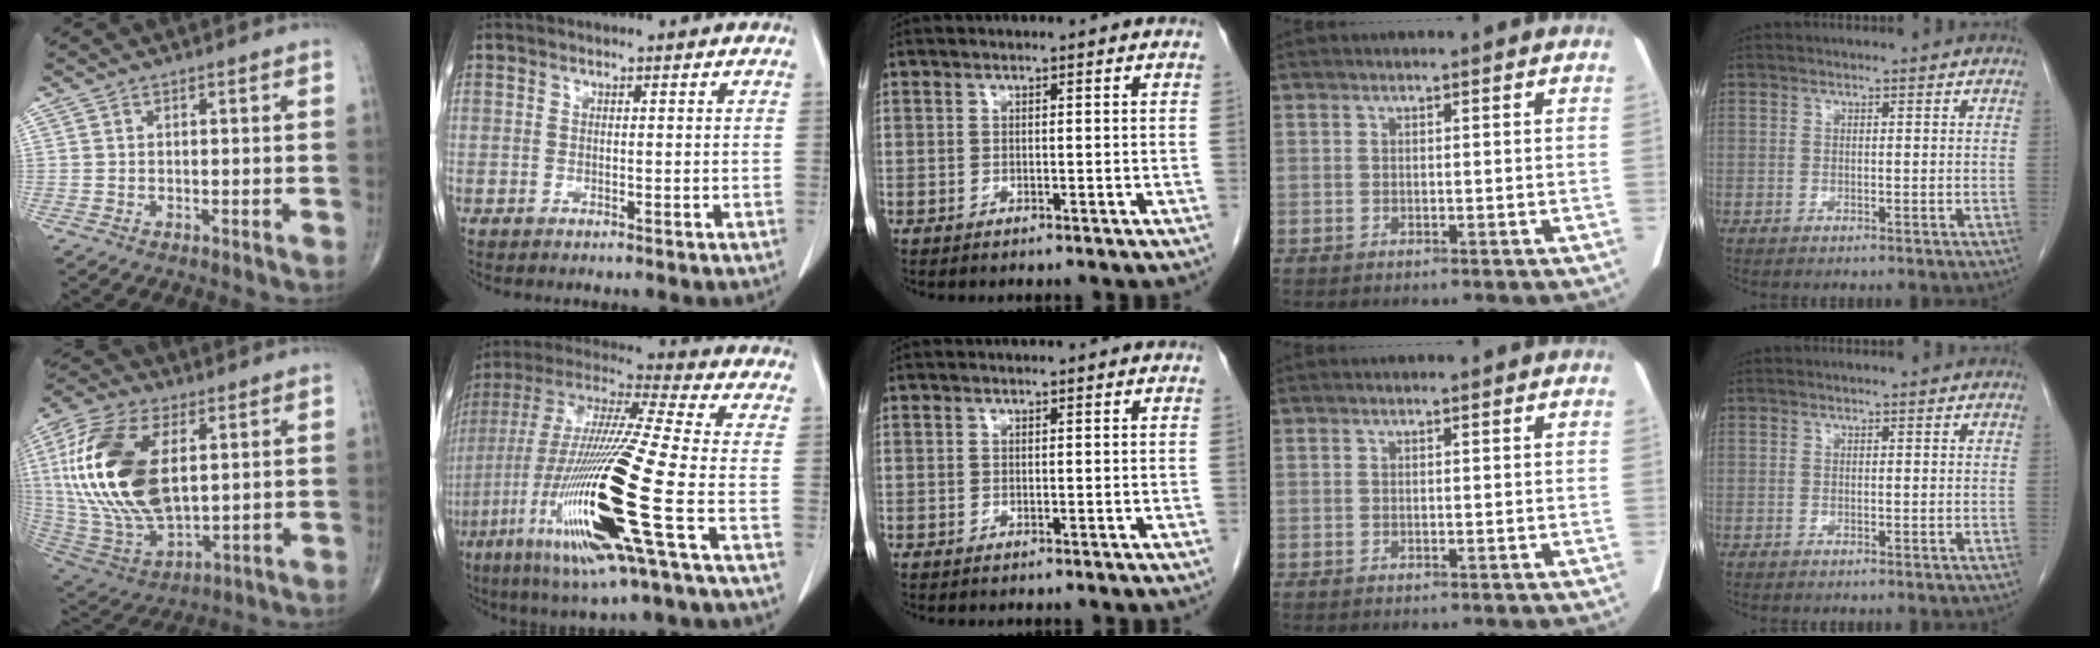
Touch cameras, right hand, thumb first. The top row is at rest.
{"thumb": {"total": 23.7, "force": [3.9, 12.4, 19.8], "torque": [-0.416, -0.019, 0.074]}, "index": {"total": 22.7, "force": [-6.9, 0.4, 21.6], "torque": [-0.450, -0.036, -0.137]}}